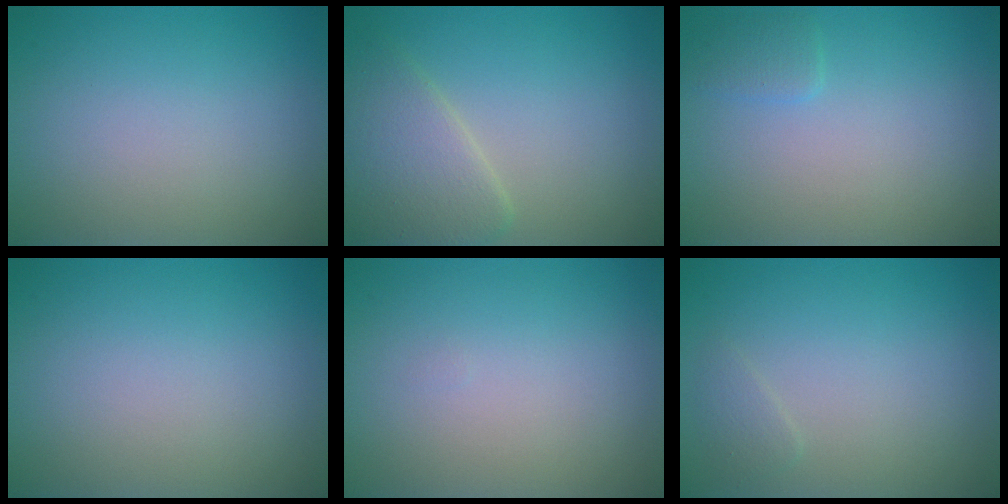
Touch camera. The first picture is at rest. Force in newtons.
{"total": 4.2, "press": 4.2, "slide": 0.1}
{"total": 1.2, "press": 1.2, "slide": 0.1}
{"total": 0.0}
{"total": 0.0}
{"total": 0.9, "press": 0.9, "slide": 0.0}